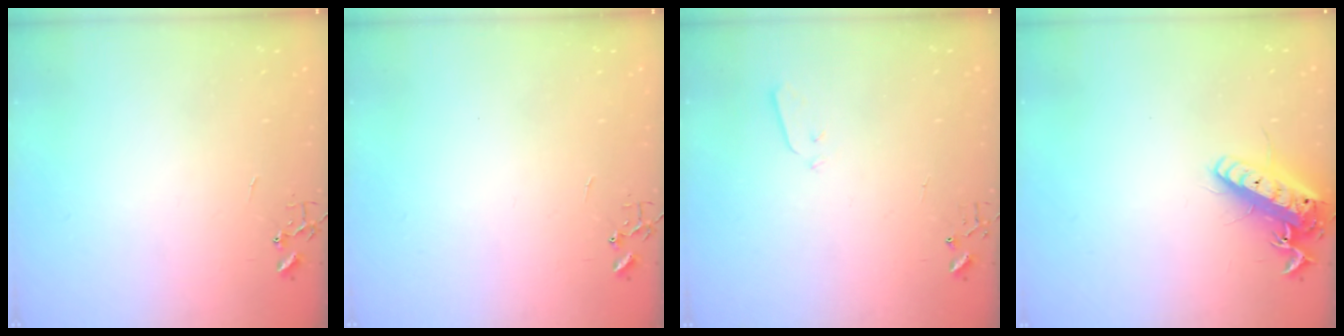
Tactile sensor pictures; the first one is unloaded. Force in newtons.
{"total": 0.0}
{"total": 3.0, "press": 2.9, "slide": 0.7}
{"total": 15.2, "press": 14.9, "slide": 3.0}